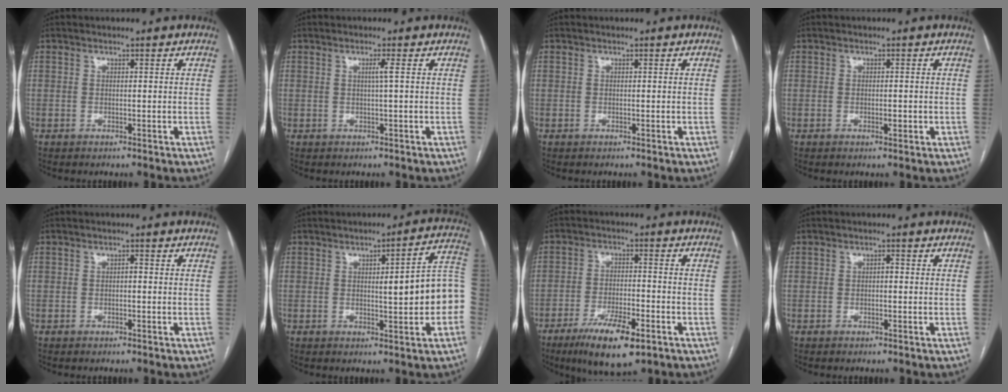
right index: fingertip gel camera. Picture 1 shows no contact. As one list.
[{"total": 1.3, "force": [0.2, -0.5, 1.1], "torque": [-0.020, 0.000, 0.003]}, {"total": 0.0}, {"total": 1.2, "force": [-0.4, 0.3, 1.1], "torque": [-0.019, -0.001, -0.005]}, {"total": 0.6, "force": [-0.1, 0.2, 0.5], "torque": [-0.007, 0.003, -0.003]}, {"total": 10.0, "force": [-0.9, 1.5, 9.9], "torque": [-0.112, 0.028, -0.013]}, {"total": 10.5, "force": [-6.2, 2.7, 8.1], "torque": [-0.145, -0.017, -0.098]}, {"total": 0.7, "force": [-0.1, 0.3, 0.7], "torque": [-0.009, 0.003, -0.003]}]